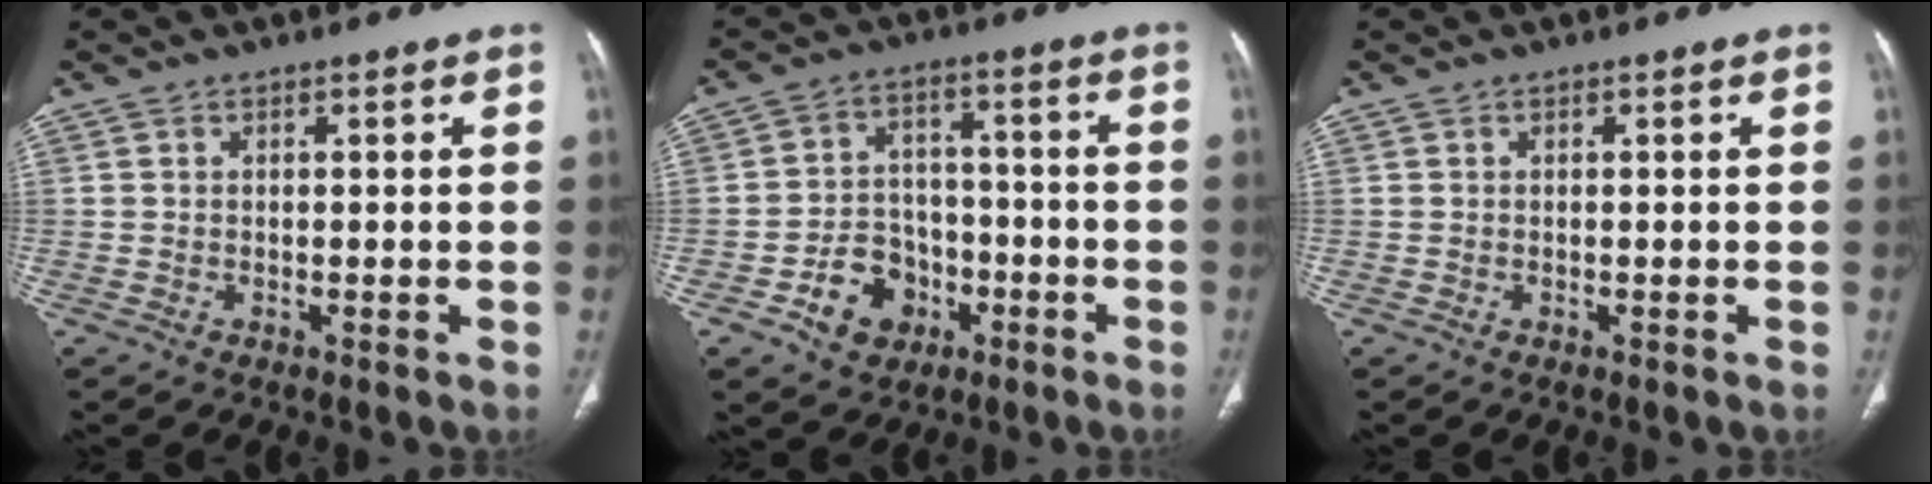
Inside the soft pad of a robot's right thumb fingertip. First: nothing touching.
{"total": 9.7, "force": [-4.4, 7.7, 4.0], "torque": [-0.027, 0.039, -0.067]}
{"total": 0.0}